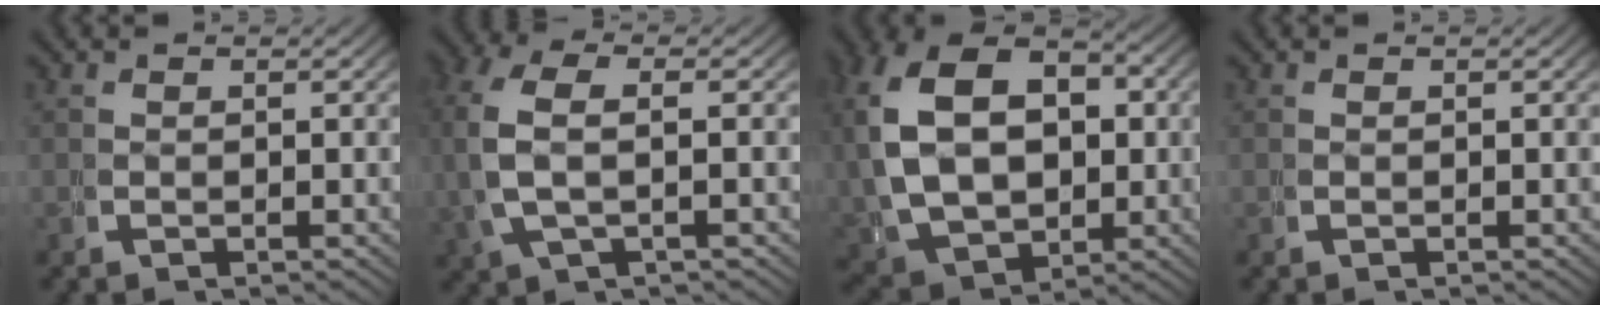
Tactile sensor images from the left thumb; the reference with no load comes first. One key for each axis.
{"total": 5.7, "fx": 1.0, "fy": 2.9, "fz": 4.9, "tx": -0.126, "ty": 0.000, "tz": 0.024}
{"total": 13.9, "fx": 1.0, "fy": 10.1, "fz": 9.6, "tx": -0.207, "ty": -0.039, "tz": 0.038}
{"total": 0.0}